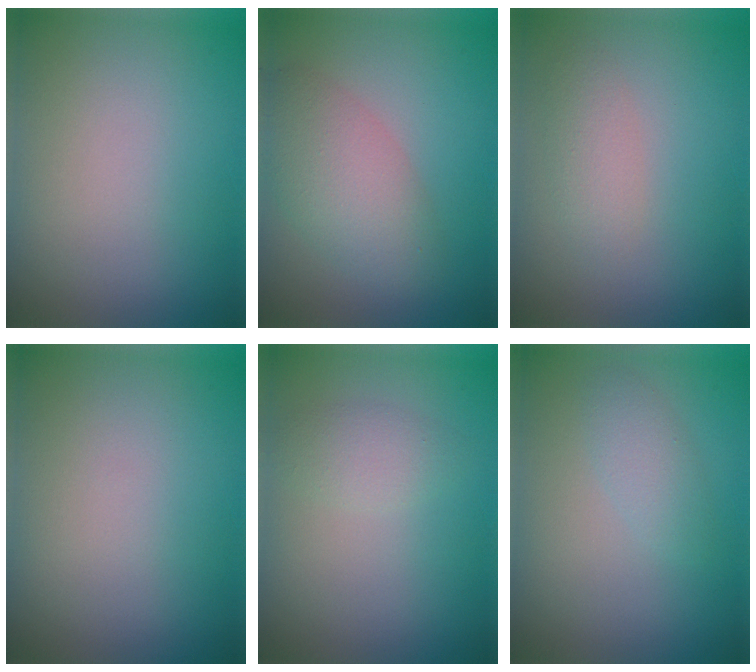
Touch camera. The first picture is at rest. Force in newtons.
{"total": 5.0, "press": 5.0, "slide": 0.3}
{"total": 2.0, "press": 2.0, "slide": 0.0}
{"total": 0.0}
{"total": 1.8, "press": 1.8, "slide": 0.2}
{"total": 1.6, "press": 1.6, "slide": 0.0}